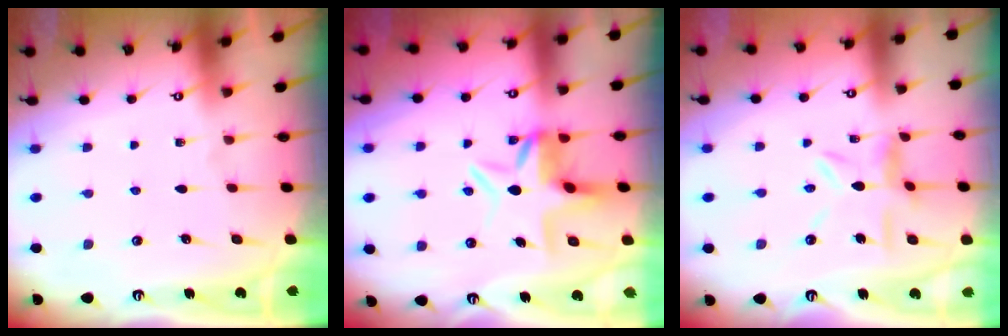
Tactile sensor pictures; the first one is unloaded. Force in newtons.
{"total": 7.2, "press": 6.7, "slide": 2.7}
{"total": 9.1, "press": 9.0, "slide": 0.8}